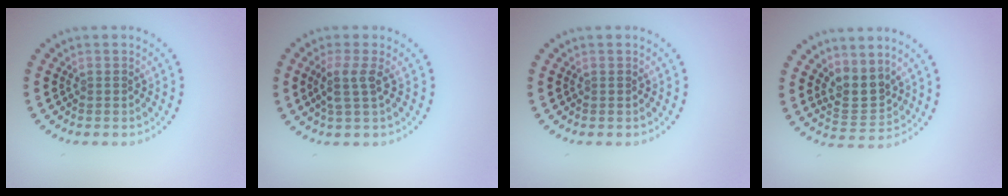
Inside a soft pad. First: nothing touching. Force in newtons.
{"total": 2.2, "press": 1.7, "slide": 1.4}
{"total": 0.0}
{"total": 3.1, "press": 2.7, "slide": 1.6}